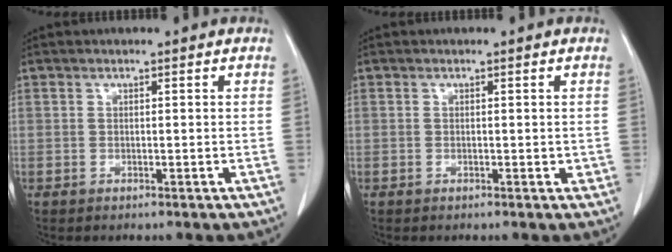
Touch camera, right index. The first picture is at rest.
{"total": 0.8, "force": [0.0, 0.4, 0.6], "torque": [-0.007, -0.001, 0.000]}